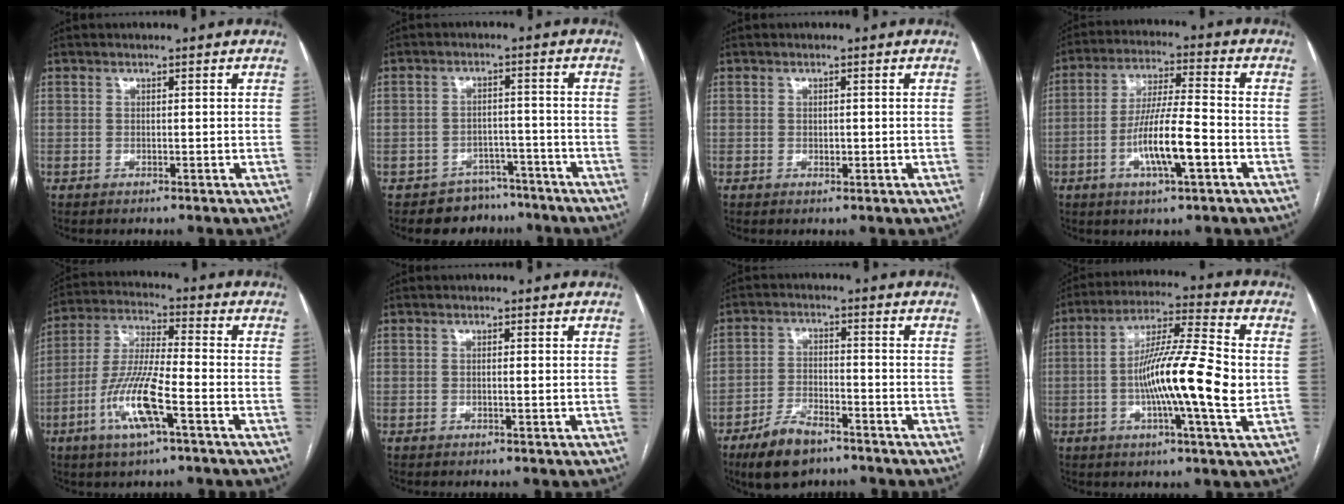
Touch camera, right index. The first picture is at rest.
{"total": 5.8, "force": [-4.6, 3.6, -0.3], "torque": [0.017, 0.027, -0.067]}
{"total": 0.9, "force": [0.0, 0.7, 0.6], "torque": [-0.008, 0.001, 0.002]}
{"total": 10.6, "force": [-3.5, 1.2, 9.9], "torque": [-0.187, -0.001, -0.063]}
{"total": 11.9, "force": [-4.7, 1.6, 10.8], "torque": [-0.222, -0.006, -0.091]}
{"total": 0.9, "force": [-0.1, 0.0, 0.9], "torque": [-0.017, 0.000, -0.001]}
{"total": 7.9, "force": [-5.7, 3.0, 4.6], "torque": [-0.095, -0.009, -0.102]}
{"total": 15.6, "force": [-1.4, 0.8, 15.5], "torque": [-0.266, 0.001, -0.033]}